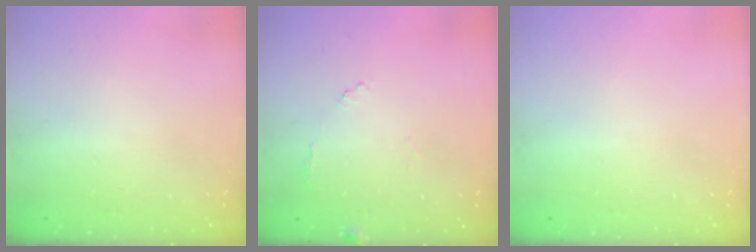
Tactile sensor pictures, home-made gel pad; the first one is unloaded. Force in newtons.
{"total": 7.1, "press": 7.1, "slide": 0.4}
{"total": 0.0}